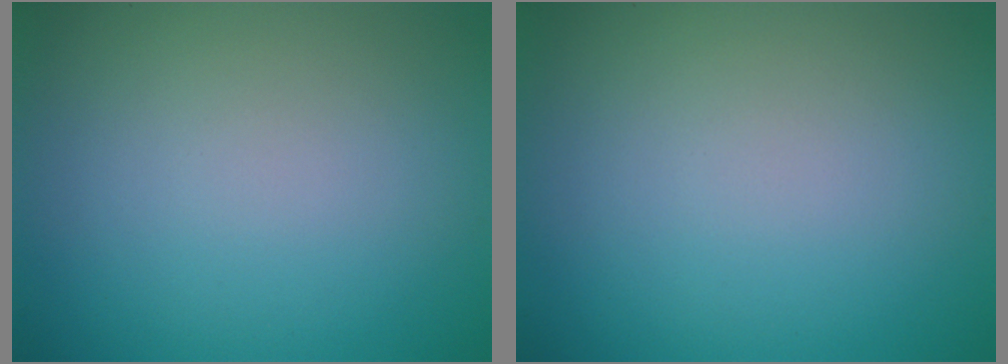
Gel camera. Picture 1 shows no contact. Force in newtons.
{"total": 0.0}